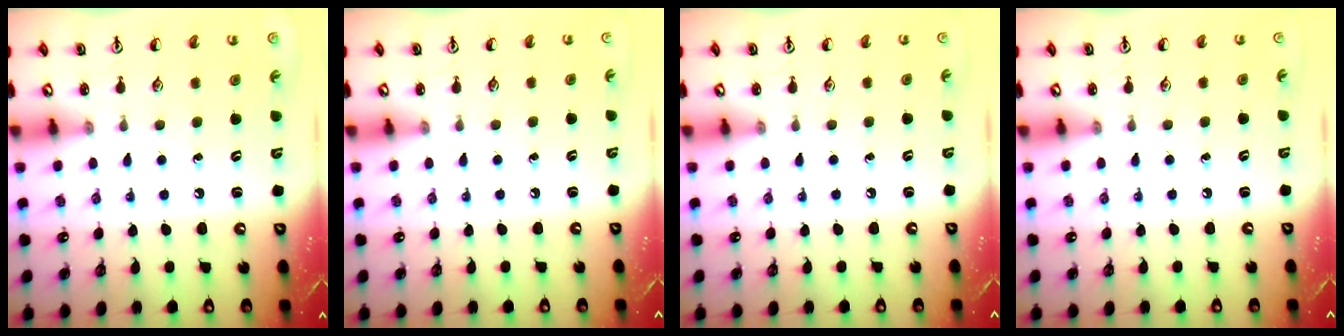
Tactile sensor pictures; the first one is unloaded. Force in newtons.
{"total": 0.0}
{"total": 0.0}
{"total": 0.0}